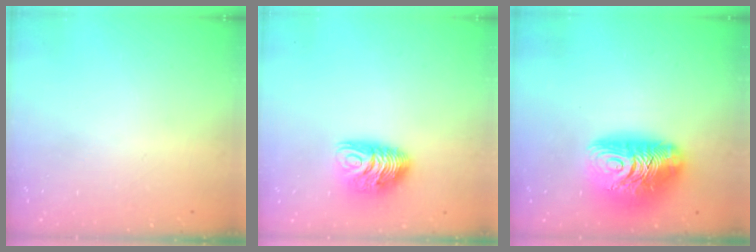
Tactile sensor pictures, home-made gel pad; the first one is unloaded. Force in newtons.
{"total": 9.6, "press": 9.6, "slide": 0.5}
{"total": 18.0, "press": 17.9, "slide": 1.4}